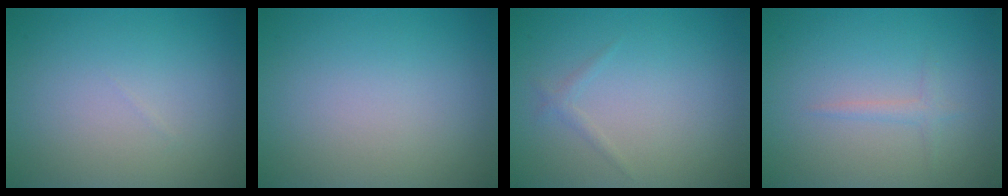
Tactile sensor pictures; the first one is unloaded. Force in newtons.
{"total": 0.0}
{"total": 0.7, "press": 0.7, "slide": 0.0}
{"total": 1.3, "press": 1.3, "slide": 0.0}